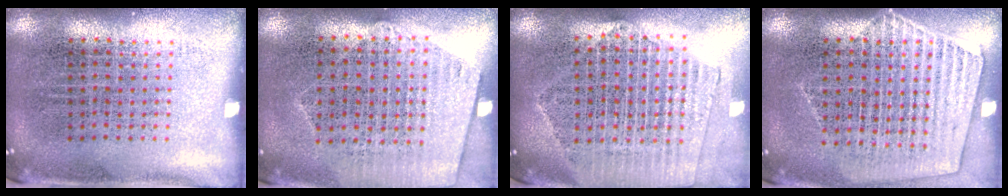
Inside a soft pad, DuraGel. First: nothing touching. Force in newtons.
{"total": 1.3, "press": 1.2, "slide": 0.5}
{"total": 2.1, "press": 1.9, "slide": 0.9}
{"total": 1.7, "press": 1.6, "slide": 0.7}